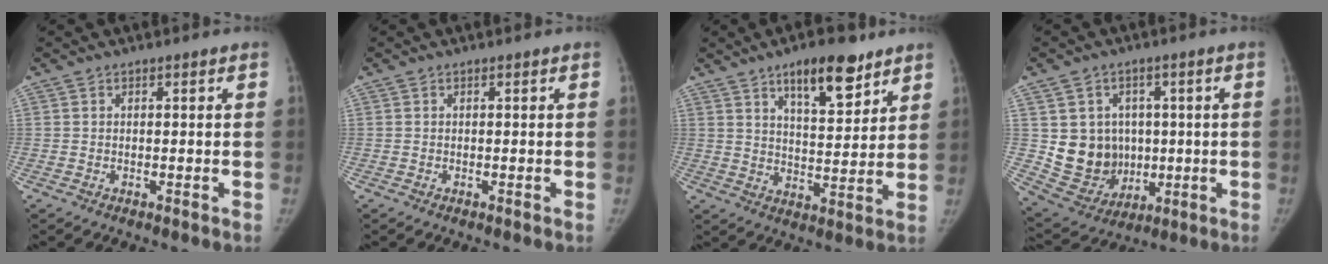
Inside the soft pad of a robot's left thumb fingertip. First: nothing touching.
{"total": 0.0}
{"total": 12.1, "force": [7.8, 4.5, 8.2], "torque": [-0.100, -0.045, 0.124]}
{"total": 11.9, "force": [0.9, 10.7, 5.2], "torque": [-0.048, -0.006, 0.044]}